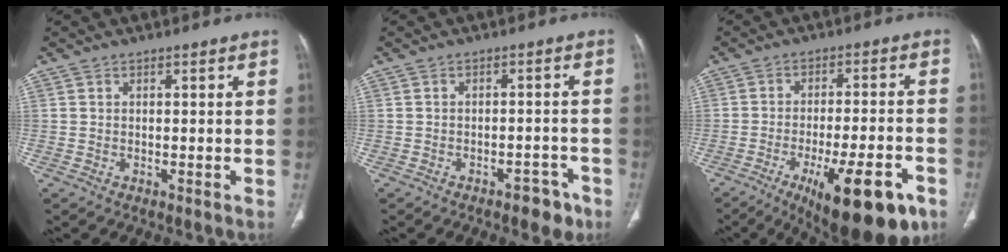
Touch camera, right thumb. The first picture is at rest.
{"total": 4.5, "force": [-3.1, 2.2, 2.4], "torque": [-0.015, 0.023, -0.038]}
{"total": 18.5, "force": [-9.7, 5.5, 14.7], "torque": [-0.171, 0.035, -0.133]}